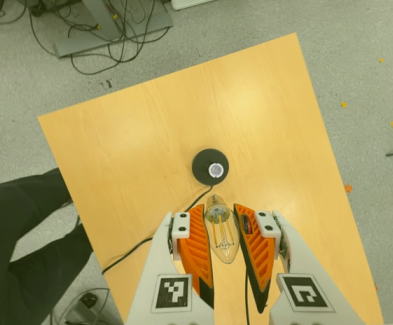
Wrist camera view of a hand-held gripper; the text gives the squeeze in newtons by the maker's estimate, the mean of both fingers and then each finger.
{"total": 19.7, "left": 21.4, "right": 18.1}